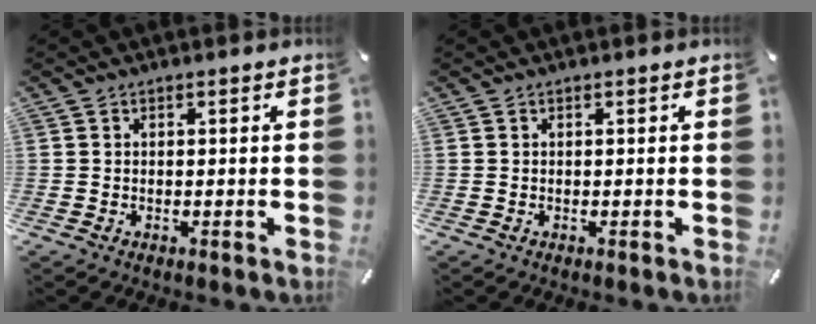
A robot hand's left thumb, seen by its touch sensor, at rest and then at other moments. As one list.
[{"total": 0.0}]